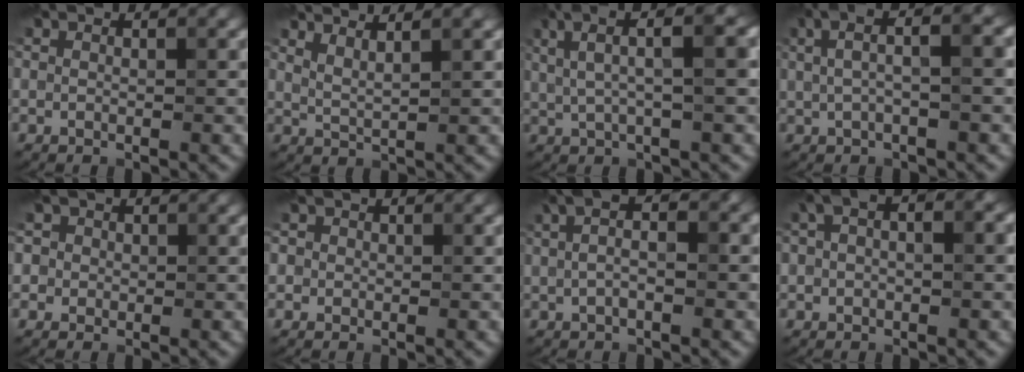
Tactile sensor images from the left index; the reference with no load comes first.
{"total": 2.8, "force": [2.2, 0.6, 1.7], "torque": [-0.023, 0.008, 0.028]}
{"total": 7.0, "force": [2.6, 1.8, 6.2], "torque": [-0.099, 0.024, 0.038]}
{"total": 5.0, "force": [1.2, 1.6, 4.6], "torque": [-0.075, 0.019, 0.006]}
{"total": 2.7, "force": [0.8, 2.4, 0.9], "torque": [-0.002, 0.009, -0.005]}
{"total": 1.0, "force": [0.1, 1.0, 0.2], "torque": [0.001, -0.004, -0.008]}
{"total": 4.9, "force": [1.0, 2.2, 4.3], "torque": [-0.062, 0.009, -0.003]}
{"total": 5.3, "force": [0.8, 3.2, 4.1], "torque": [-0.059, 0.022, -0.002]}